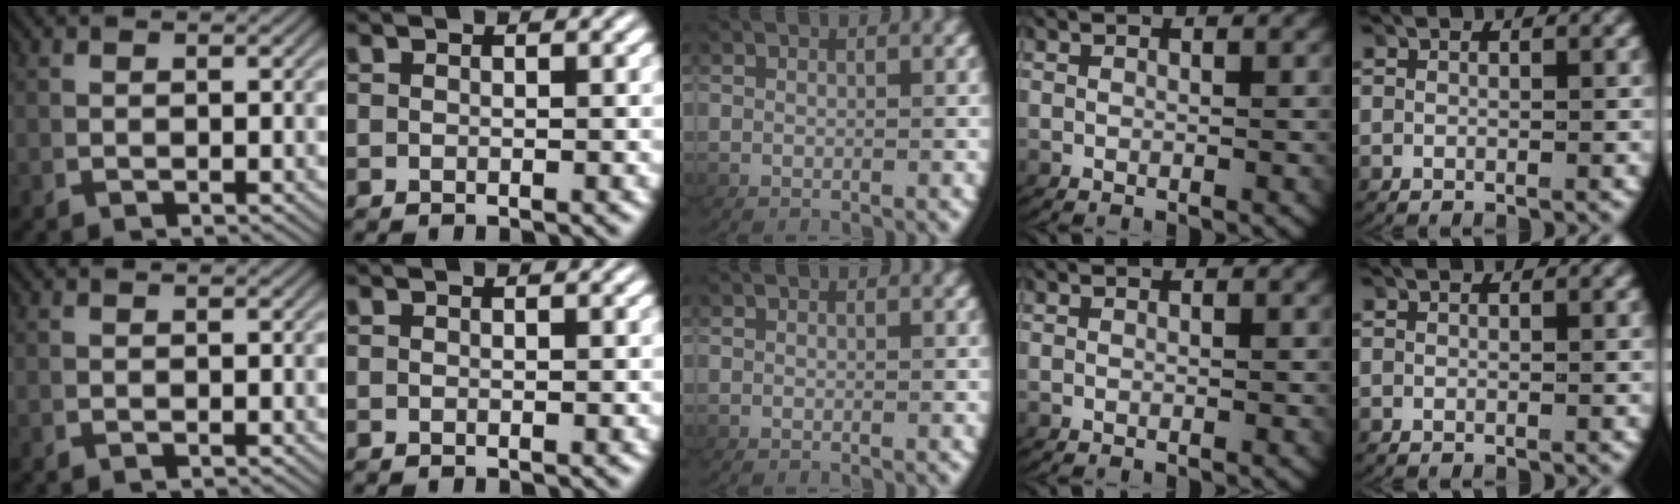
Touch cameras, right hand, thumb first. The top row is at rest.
{"thumb": {"total": 1.2, "force": [0.3, -1.1, -0.4], "torque": [0.018, 0.001, 0.010]}}